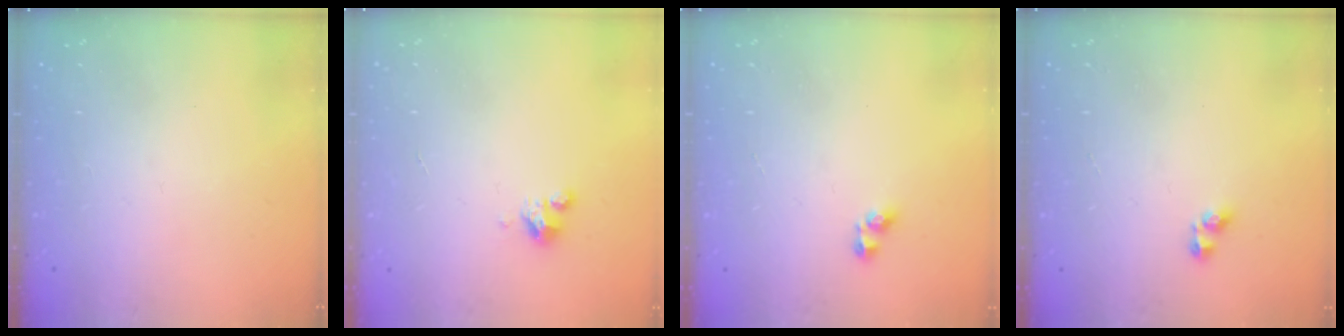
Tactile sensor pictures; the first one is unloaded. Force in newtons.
{"total": 2.5, "press": 2.5, "slide": 0.2}
{"total": 2.5, "press": 2.5, "slide": 0.1}
{"total": 2.5, "press": 2.5, "slide": 0.1}